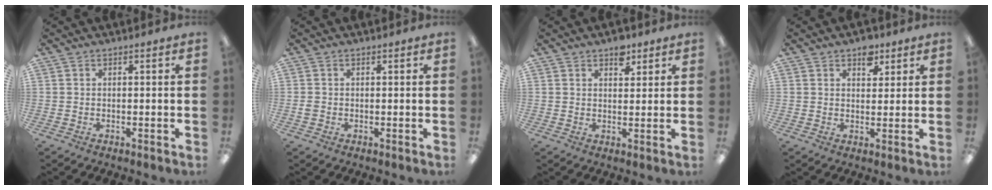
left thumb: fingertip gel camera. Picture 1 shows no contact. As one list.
[{"total": 1.0, "force": [-0.1, 0.9, 0.4], "torque": [-0.008, 0.005, -0.004]}, {"total": 4.3, "force": [3.0, 2.3, 1.9], "torque": [-0.003, -0.018, 0.047]}, {"total": 5.3, "force": [3.1, 3.2, 2.8], "torque": [-0.021, -0.012, 0.050]}]